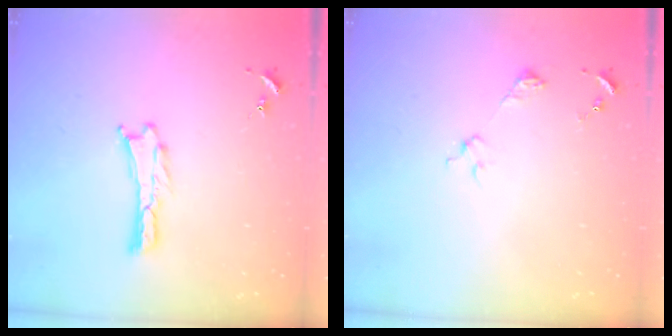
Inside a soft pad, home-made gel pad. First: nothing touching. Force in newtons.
{"total": 2.5, "press": 2.5, "slide": 0.2}